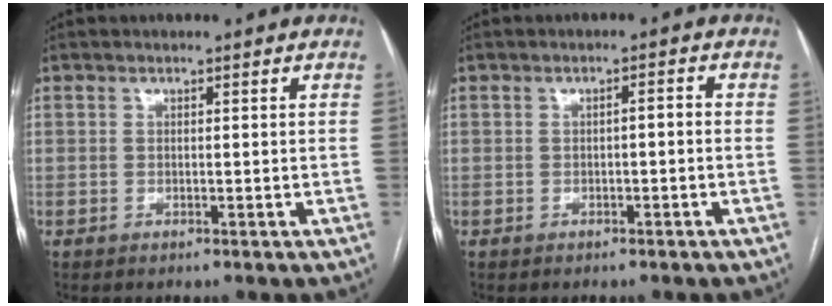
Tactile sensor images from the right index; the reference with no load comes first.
{"total": 1.7, "force": [-0.5, 0.5, 1.6], "torque": [-0.021, 0.007, -0.006]}